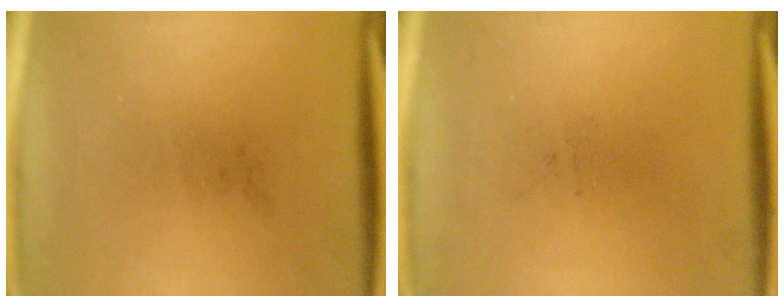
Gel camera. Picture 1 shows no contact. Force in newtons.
{"total": 0.0}